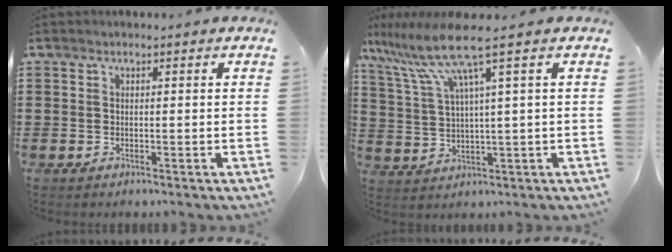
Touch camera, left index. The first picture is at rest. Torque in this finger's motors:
{"motor_torque": [0.84, 0.72, 0.80, 0.16]}